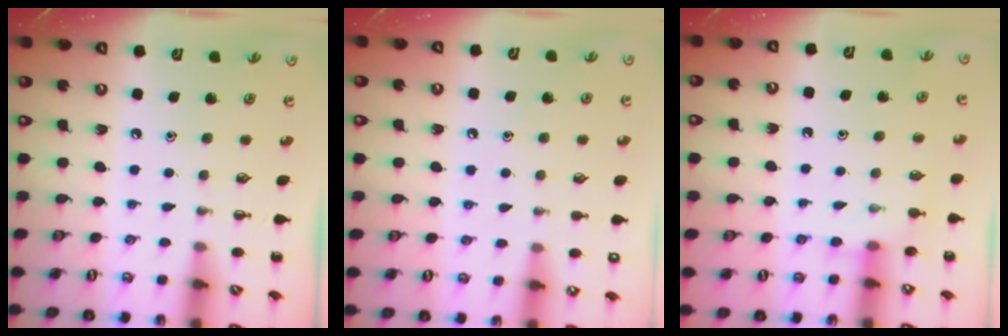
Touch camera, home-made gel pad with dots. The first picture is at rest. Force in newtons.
{"total": 7.3, "press": 7.0, "slide": 2.3}
{"total": 6.3, "press": 6.3, "slide": 0.4}